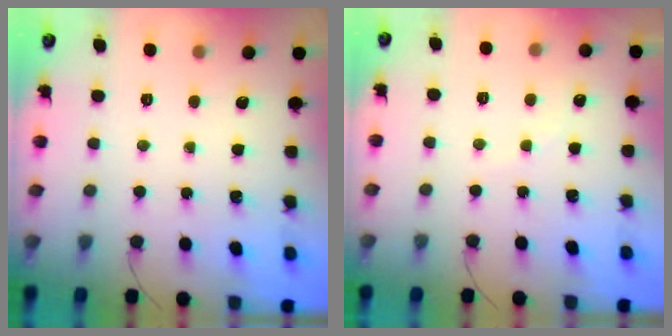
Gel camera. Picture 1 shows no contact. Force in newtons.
{"total": 5.6, "press": 5.4, "slide": 1.1}